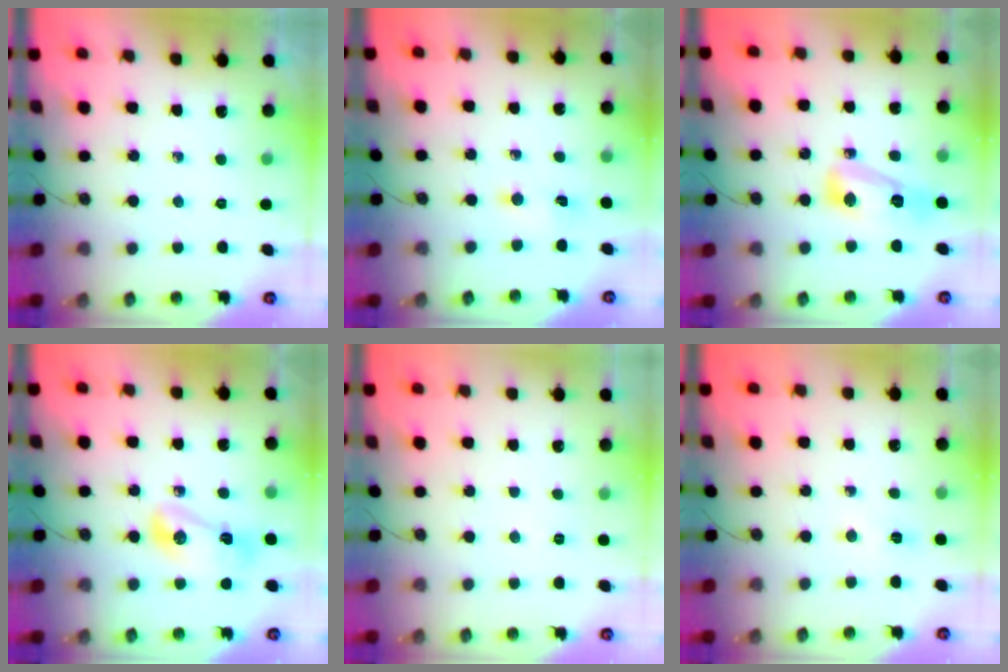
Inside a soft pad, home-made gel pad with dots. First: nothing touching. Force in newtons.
{"total": 2.8, "press": 1.9, "slide": 2.1}
{"total": 11.0, "press": 10.7, "slide": 2.7}
{"total": 8.2, "press": 8.1, "slide": 0.9}
{"total": 3.9, "press": 3.8, "slide": 1.0}
{"total": 2.3, "press": 2.3, "slide": 0.3}